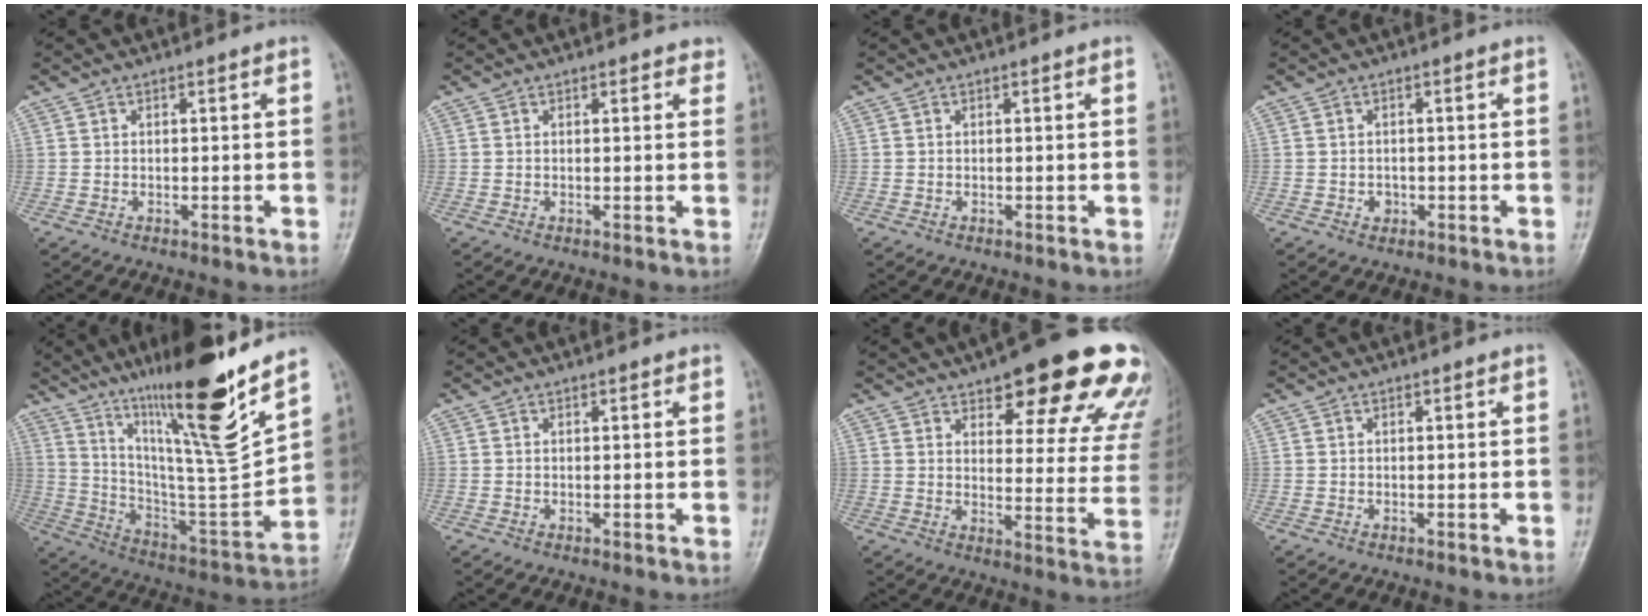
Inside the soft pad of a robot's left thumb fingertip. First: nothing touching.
{"total": 1.7, "force": [1.1, 0.9, 0.9], "torque": [0.003, -0.003, 0.008]}
{"total": 0.0}
{"total": 1.6, "force": [-0.5, 1.4, 0.7], "torque": [-0.002, 0.004, -0.006]}
{"total": 24.5, "force": [16.4, 2.3, 18.1], "torque": [-0.266, -0.085, 0.286]}
{"total": 0.7, "force": [0.4, 0.3, 0.5], "torque": [-0.006, -0.001, 0.004]}
{"total": 23.1, "force": [15.1, 7.9, 15.7], "torque": [-0.150, -0.056, 0.181]}
{"total": 0.0}